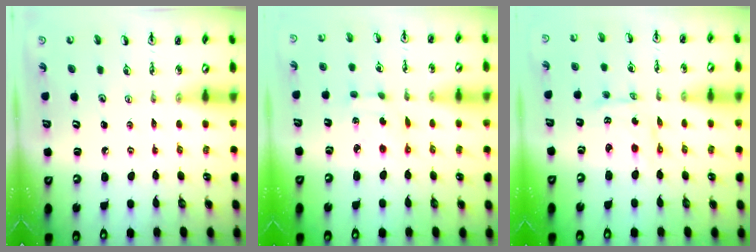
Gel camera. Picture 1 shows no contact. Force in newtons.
{"total": 2.9, "press": 2.9, "slide": 0.1}
{"total": 2.4, "press": 2.4, "slide": 0.1}